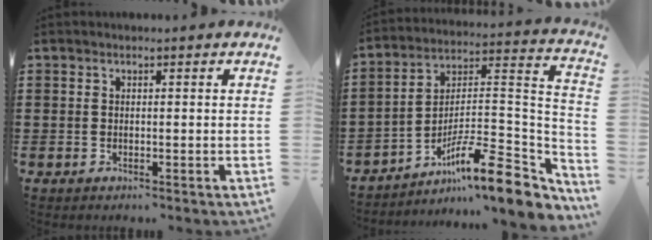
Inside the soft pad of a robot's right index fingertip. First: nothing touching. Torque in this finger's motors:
{"motor_torque": [1.07, 1.07, 0.01, -0.08]}